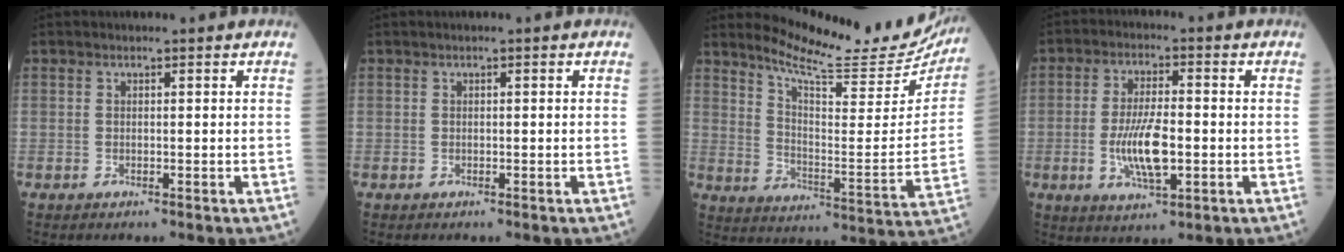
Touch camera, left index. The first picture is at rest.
{"total": 0.0}
{"total": 19.6, "force": [18.5, 2.3, 6.1], "torque": [-0.099, -0.079, 0.241]}
{"total": 8.1, "force": [-1.6, 2.3, 7.6], "torque": [-0.156, -0.006, -0.029]}